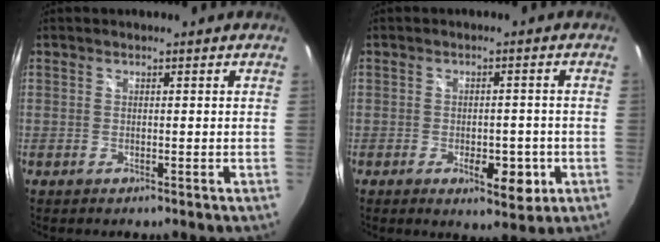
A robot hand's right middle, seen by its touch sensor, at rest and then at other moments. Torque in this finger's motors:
{"motor_torque": [0.11, -0.09, 0.23, 0.07]}